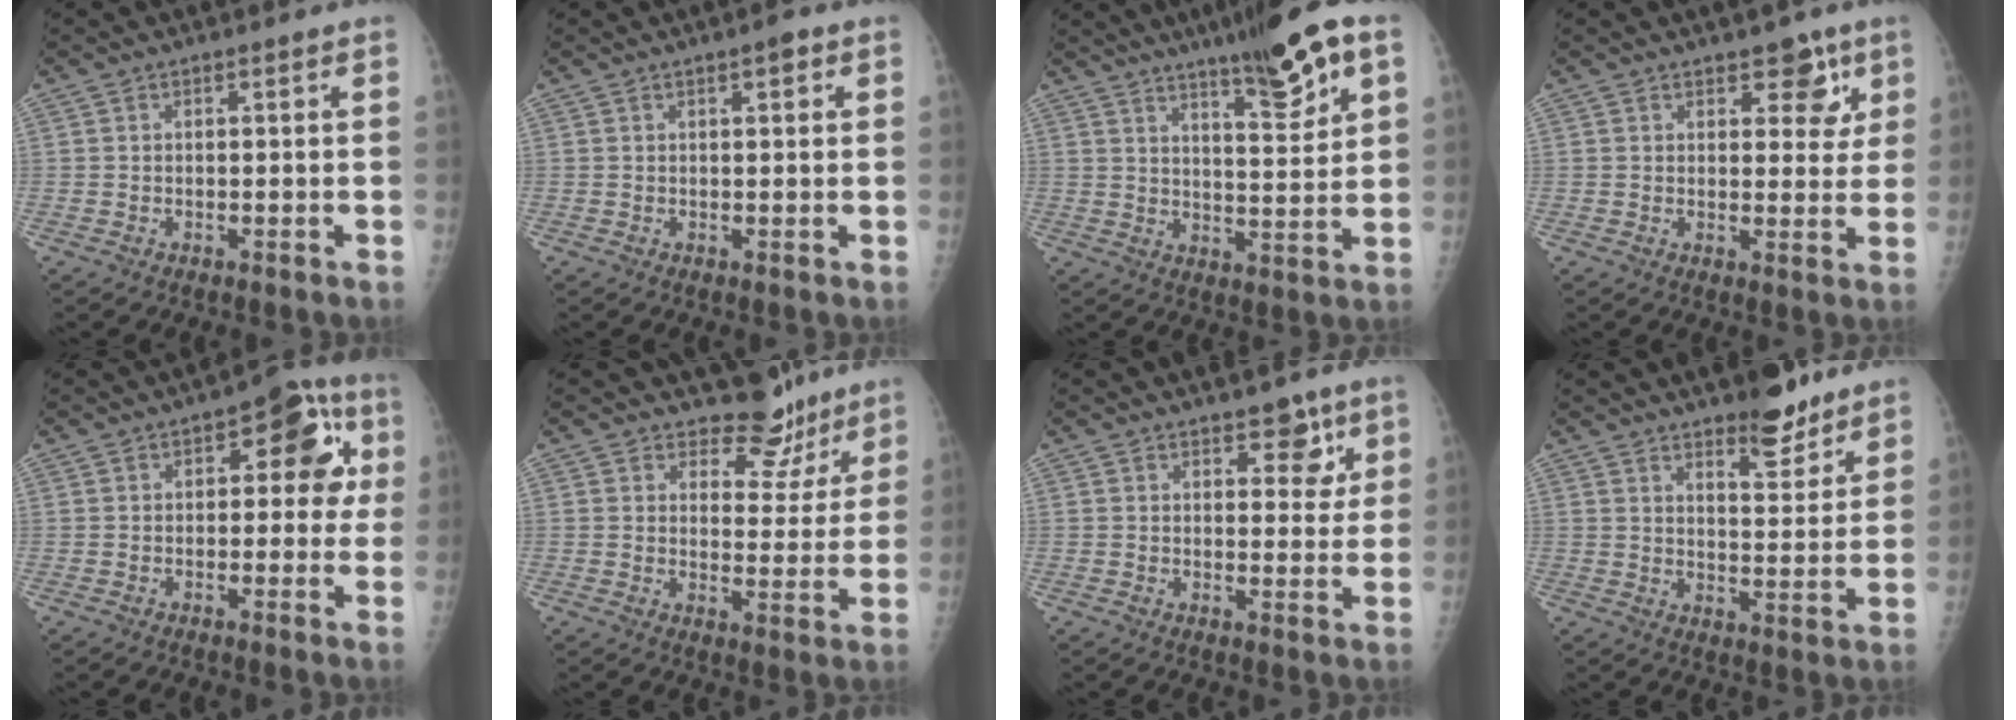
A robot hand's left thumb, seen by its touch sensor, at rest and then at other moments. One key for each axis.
{"total": 2.1, "fx": 1.0, "fy": 0.7, "fz": 1.7, "tx": -0.020, "ty": 0.001, "tz": 0.011}
{"total": 12.9, "fx": 7.1, "fy": 2.4, "fz": 10.4, "tx": -0.139, "ty": -0.026, "tz": 0.106}
{"total": 6.2, "fx": 3.4, "fy": 3.4, "fz": 3.8, "tx": -0.012, "ty": -0.014, "tz": 0.041}
{"total": 10.0, "fx": 1.7, "fy": 5.4, "fz": 8.3, "tx": -0.047, "ty": 0.024, "tz": 0.009}
{"total": 8.0, "fx": 6.8, "fy": 4.2, "fz": 1.0, "tx": 0.021, "ty": -0.055, "tz": 0.089}
{"total": 5.7, "fx": 3.2, "fy": 3.1, "fz": 3.5, "tx": -0.010, "ty": -0.015, "tz": 0.040}
{"total": 9.0, "fx": 6.7, "fy": 3.1, "fz": 5.1, "tx": -0.051, "ty": -0.048, "tz": 0.102}